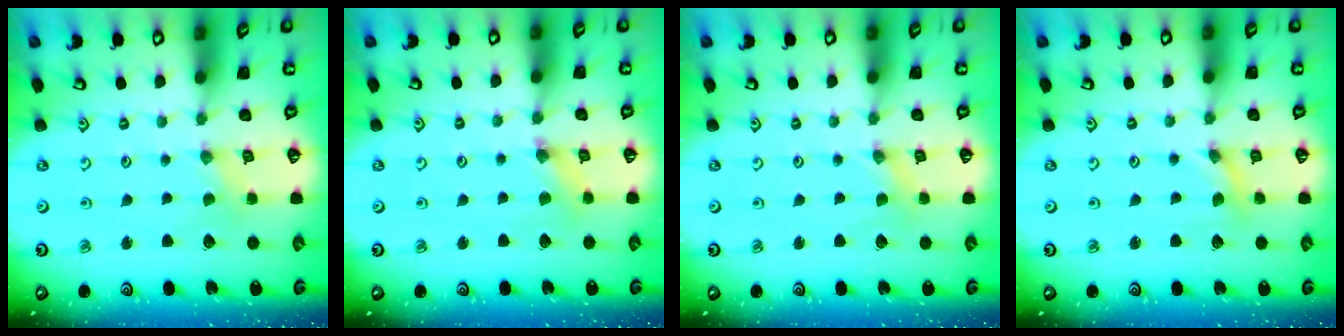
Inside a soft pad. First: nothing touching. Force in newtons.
{"total": 2.0, "press": 2.0, "slide": 0.2}
{"total": 0.0}
{"total": 1.4, "press": 1.4, "slide": 0.2}